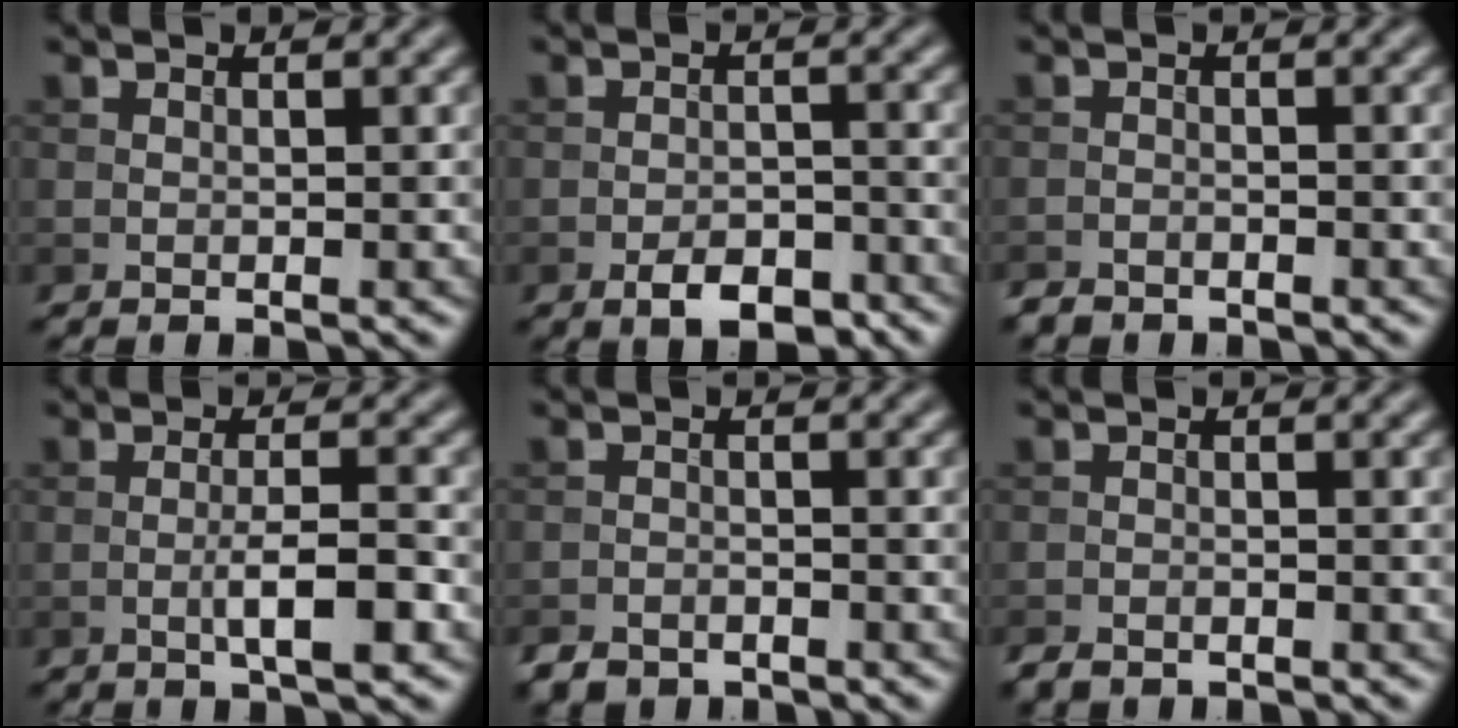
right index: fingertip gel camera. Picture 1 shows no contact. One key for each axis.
{"total": 4.0, "fx": -2.6, "fy": 1.8, "fz": 2.4, "tx": -0.035, "ty": -0.002, "tz": -0.045}
{"total": 1.3, "fx": -1.3, "fy": 0.4, "fz": 0.1, "tx": 0.000, "ty": -0.001, "tz": -0.026}
{"total": 3.7, "fx": -1.2, "fy": 0.6, "fz": 3.4, "tx": -0.059, "ty": 0.004, "tz": -0.022}
{"total": 2.1, "fx": -1.8, "fy": 0.9, "fz": 0.4, "tx": -0.003, "ty": -0.001, "tz": -0.037}
{"total": 1.5, "fx": -1.3, "fy": 0.5, "fz": 0.4, "tx": -0.007, "ty": -0.002, "tz": -0.027}